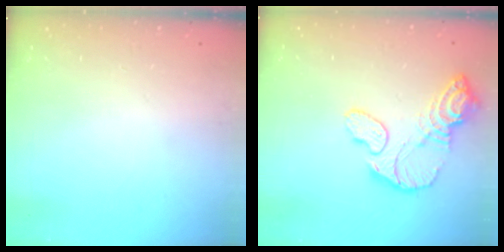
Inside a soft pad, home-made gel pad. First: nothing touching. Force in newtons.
{"total": 12.2, "press": 12.2, "slide": 1.1}